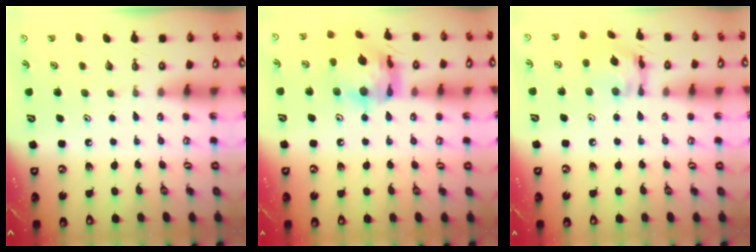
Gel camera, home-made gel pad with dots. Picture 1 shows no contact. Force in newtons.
{"total": 16.6, "press": 16.6, "slide": 1.5}
{"total": 13.1, "press": 13.0, "slide": 1.0}